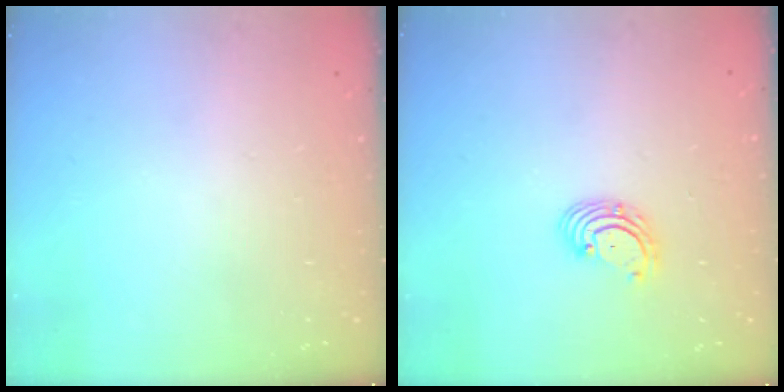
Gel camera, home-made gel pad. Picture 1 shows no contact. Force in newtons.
{"total": 2.9, "press": 2.9, "slide": 0.1}